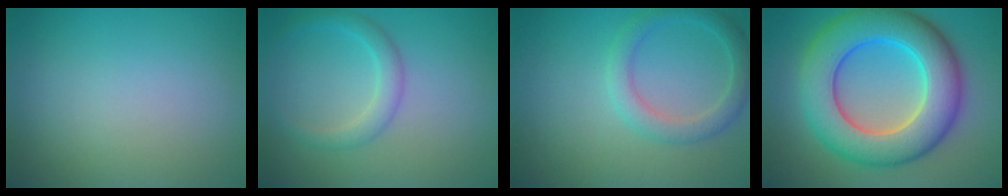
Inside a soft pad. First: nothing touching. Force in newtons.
{"total": 2.2, "press": 2.2, "slide": 0.0}
{"total": 2.8, "press": 2.8, "slide": 0.1}
{"total": 10.5, "press": 10.5, "slide": 0.3}